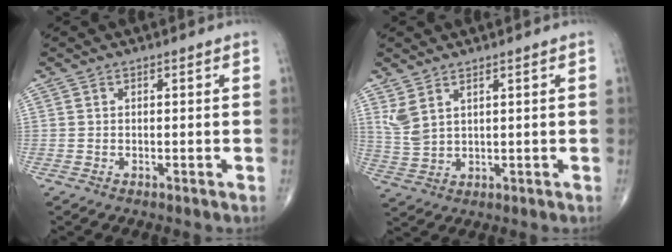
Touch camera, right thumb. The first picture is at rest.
{"total": 4.7, "force": [2.7, 2.0, 3.3], "torque": [-0.074, -0.011, 0.067]}